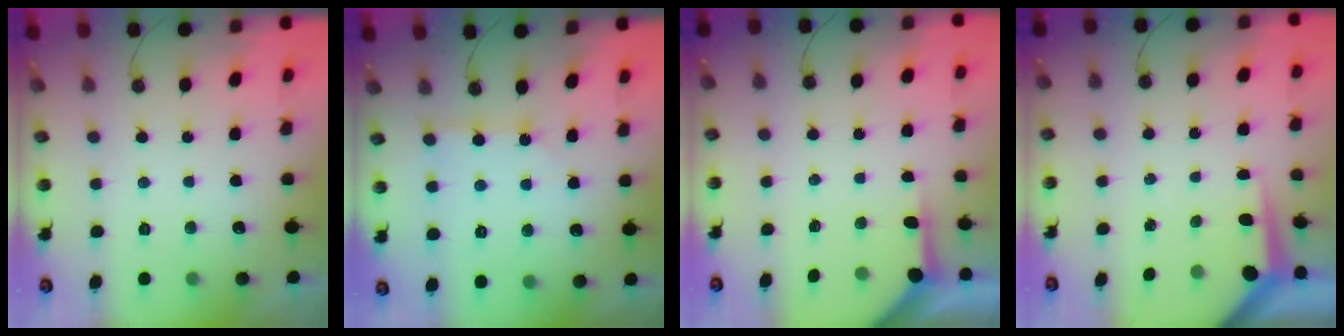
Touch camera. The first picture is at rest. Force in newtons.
{"total": 2.5, "press": 2.5, "slide": 0.3}
{"total": 3.8, "press": 3.8, "slide": 0.4}
{"total": 5.3, "press": 5.3, "slide": 0.4}